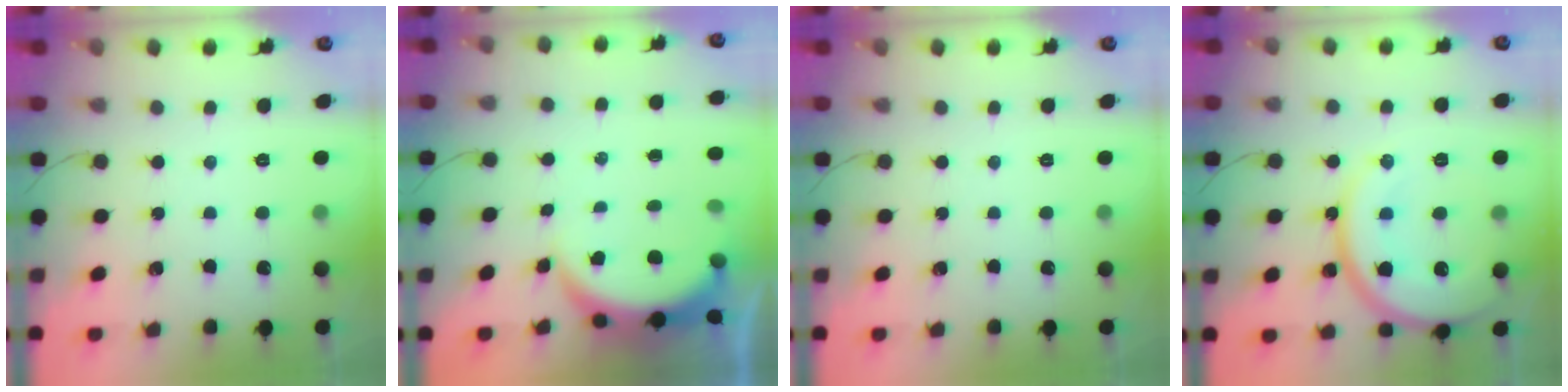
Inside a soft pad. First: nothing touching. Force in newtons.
{"total": 5.6, "press": 5.5, "slide": 0.6}
{"total": 0.0}
{"total": 18.3, "press": 18.2, "slide": 1.6}